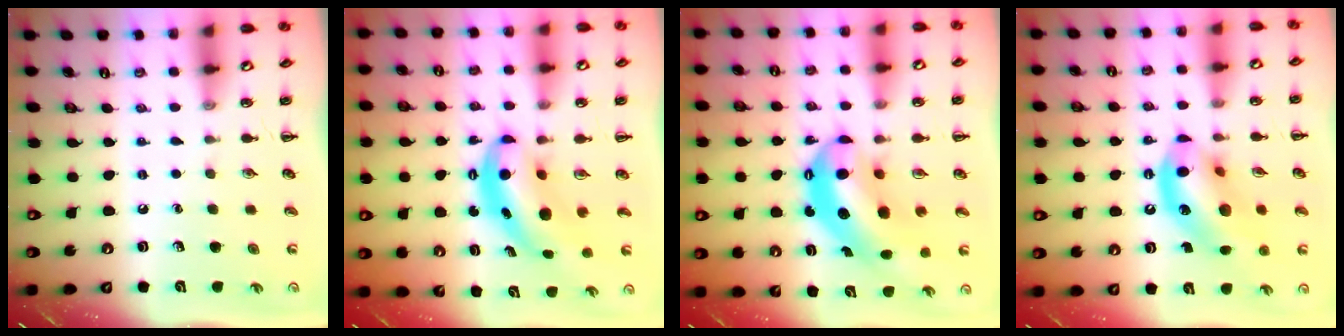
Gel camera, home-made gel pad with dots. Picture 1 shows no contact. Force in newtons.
{"total": 6.3, "press": 6.2, "slide": 1.1}
{"total": 12.0, "press": 11.6, "slide": 3.0}
{"total": 15.5, "press": 15.1, "slide": 3.8}